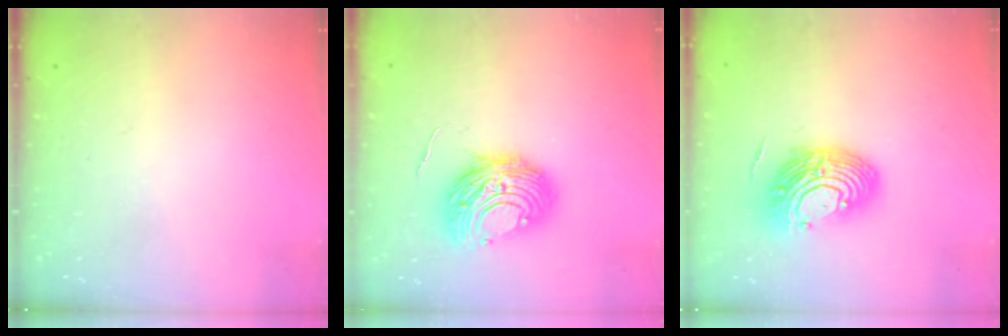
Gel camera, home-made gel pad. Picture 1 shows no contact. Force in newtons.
{"total": 12.0, "press": 12.0, "slide": 0.9}
{"total": 14.4, "press": 14.2, "slide": 2.4}